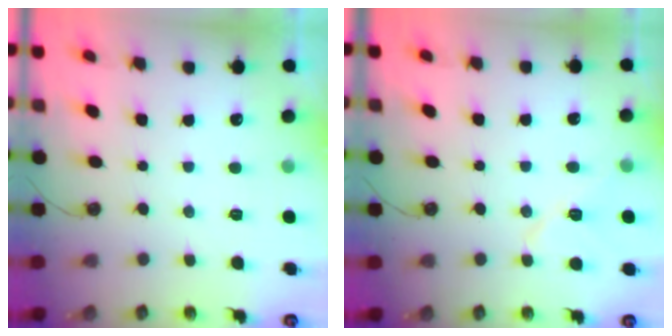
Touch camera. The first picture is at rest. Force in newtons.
{"total": 8.8, "press": 8.2, "slide": 3.2}